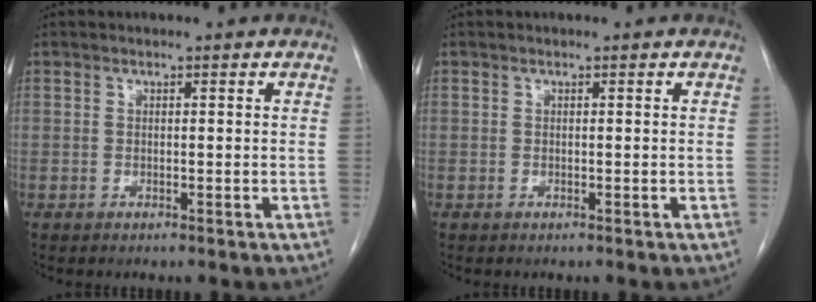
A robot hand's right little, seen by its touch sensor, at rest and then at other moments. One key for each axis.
{"total": 0.0}